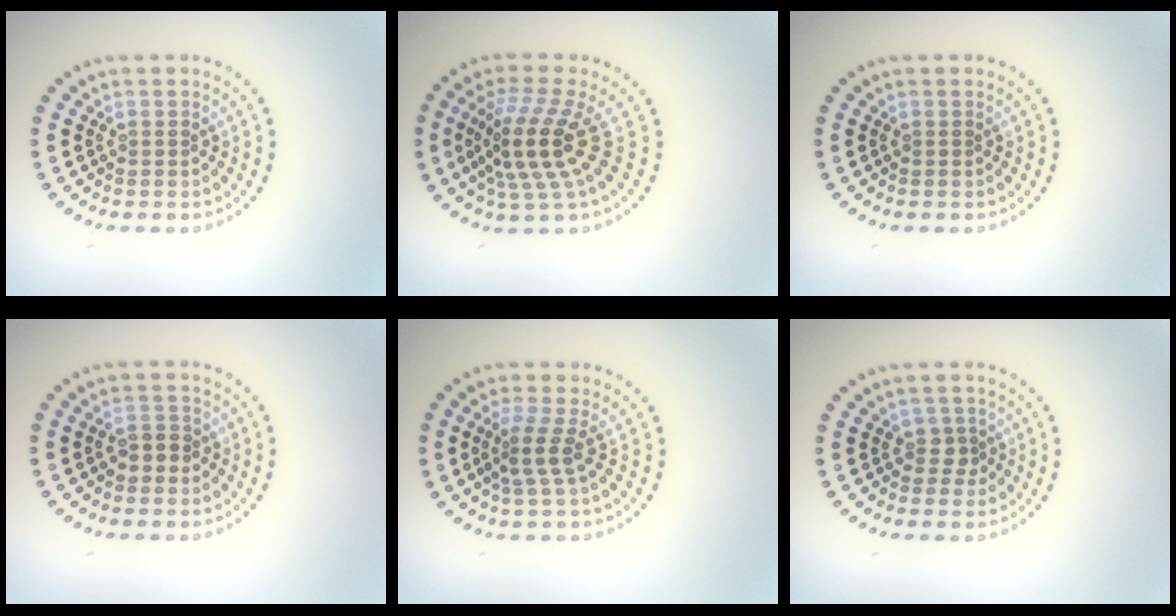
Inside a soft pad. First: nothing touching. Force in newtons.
{"total": 4.8, "press": 3.8, "slide": 3.0}
{"total": 0.0}
{"total": 1.7, "press": 1.7, "slide": 0.3}
{"total": 2.4, "press": 1.7, "slide": 1.8}
{"total": 1.4, "press": 1.1, "slide": 0.8}